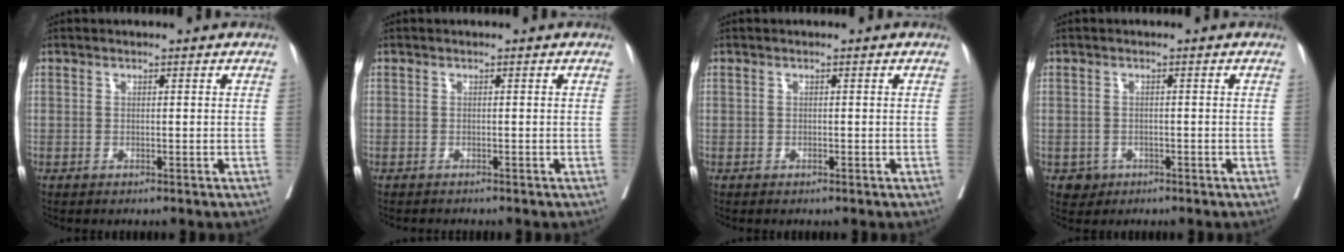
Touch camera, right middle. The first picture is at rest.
{"total": 0.8, "force": [-0.8, 0.1, 0.2], "torque": [-0.005, -0.001, -0.013]}
{"total": 0.0}
{"total": 2.0, "force": [-1.0, 1.7, 0.3], "torque": [0.001, 0.007, -0.012]}